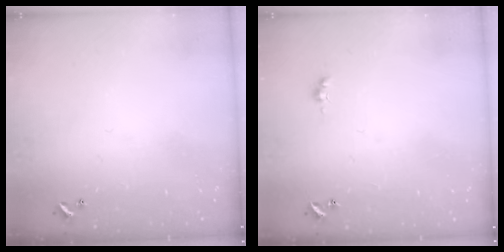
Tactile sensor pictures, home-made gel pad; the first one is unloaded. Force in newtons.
{"total": 1.1, "press": 1.1, "slide": 0.3}